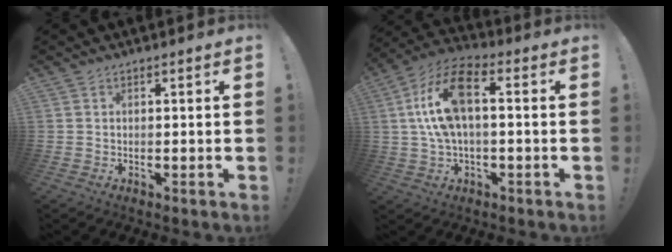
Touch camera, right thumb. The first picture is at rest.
{"total": 14.9, "force": [1.7, 7.2, 12.9], "torque": [-0.250, 0.012, 0.029]}